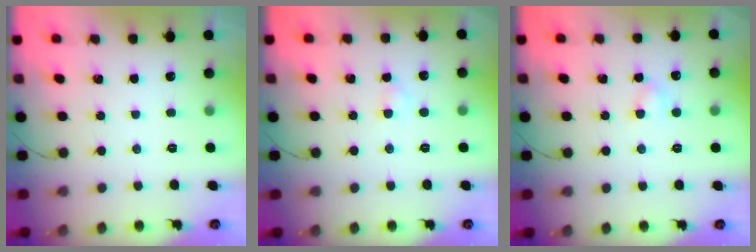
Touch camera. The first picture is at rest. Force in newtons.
{"total": 1.8, "press": 1.6, "slide": 0.8}
{"total": 3.1, "press": 2.8, "slide": 1.2}